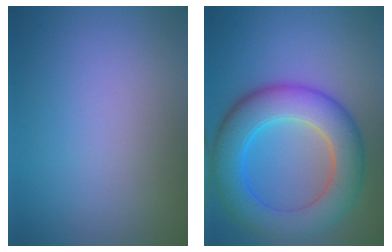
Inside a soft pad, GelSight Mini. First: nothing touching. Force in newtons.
{"total": 8.2, "press": 8.2, "slide": 0.1}